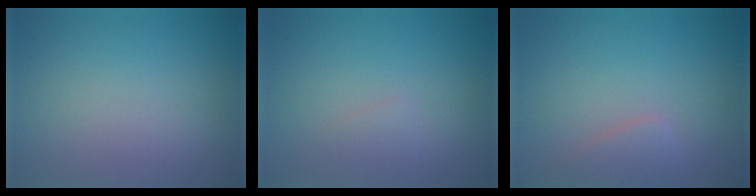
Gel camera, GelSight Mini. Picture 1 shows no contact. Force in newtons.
{"total": 0.7, "press": 0.7, "slide": 0.0}
{"total": 1.7, "press": 1.7, "slide": 0.2}